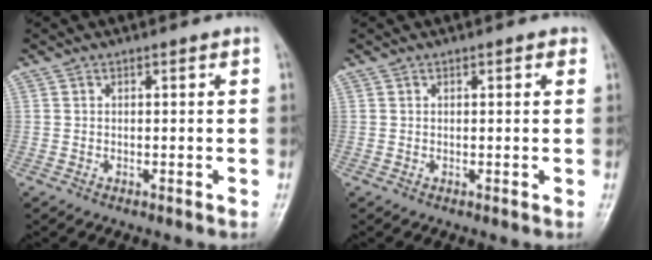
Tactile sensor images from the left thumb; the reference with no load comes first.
{"total": 1.1, "force": [0.5, 0.4, 0.8], "torque": [-0.009, 0.001, 0.004]}